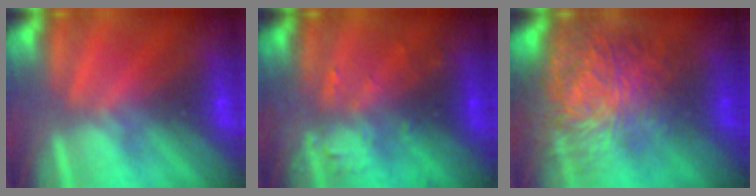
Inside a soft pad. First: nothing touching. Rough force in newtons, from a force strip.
{"total": 3.2}
{"total": 14.6}